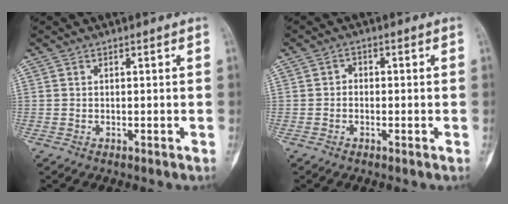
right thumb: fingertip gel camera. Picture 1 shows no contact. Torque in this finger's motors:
{"motor_torque": [-0.39, -0.39, 0.16, -0.19, 0.00]}